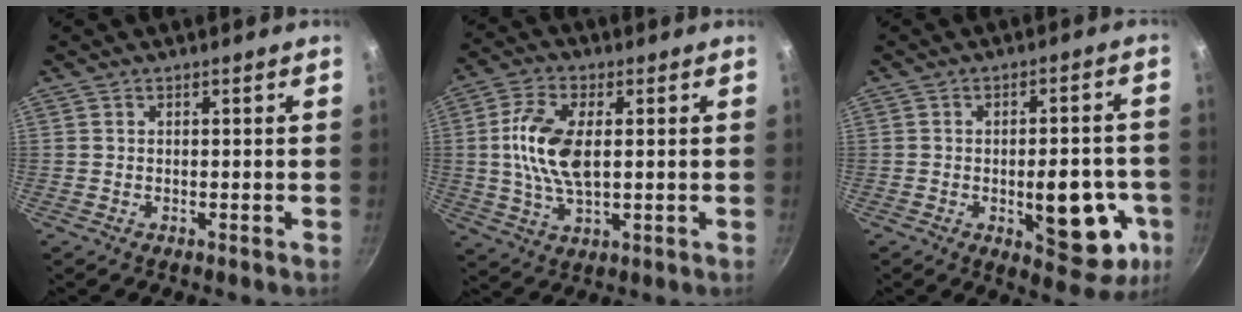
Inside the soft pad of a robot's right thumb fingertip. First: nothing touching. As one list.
[{"total": 10.9, "force": [1.0, 5.6, 9.4], "torque": [-0.182, 0.007, 0.015]}, {"total": 14.7, "force": [-3.9, 6.6, 12.5], "torque": [-0.114, 0.010, -0.044]}]